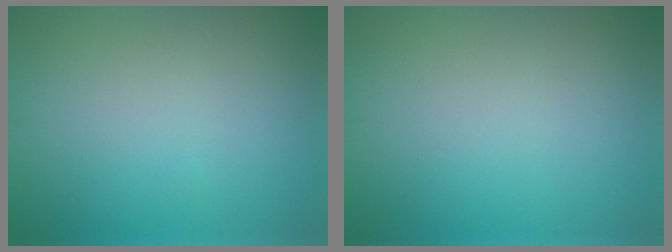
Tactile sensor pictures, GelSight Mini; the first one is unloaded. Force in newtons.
{"total": 0.0}